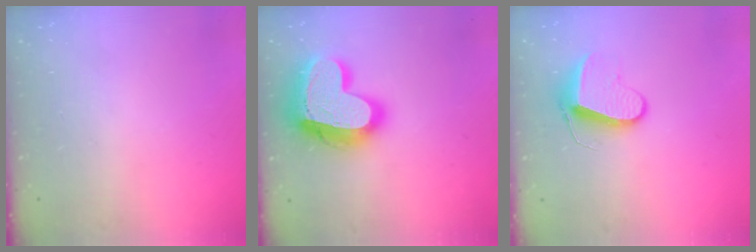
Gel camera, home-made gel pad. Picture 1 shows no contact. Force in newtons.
{"total": 22.7, "press": 22.6, "slide": 1.9}
{"total": 9.4, "press": 9.4, "slide": 0.7}